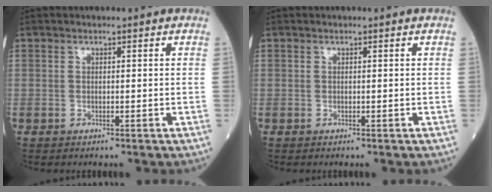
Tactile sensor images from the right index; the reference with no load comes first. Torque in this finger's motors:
{"motor_torque": [0.00, 0.00, 0.00, 0.00]}